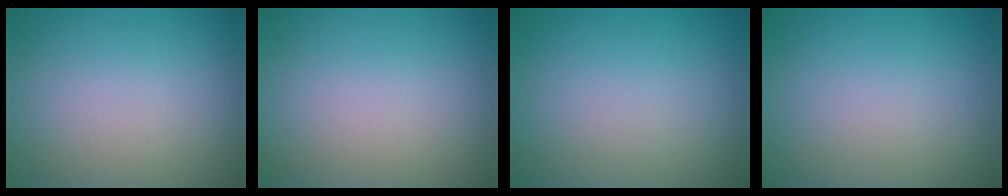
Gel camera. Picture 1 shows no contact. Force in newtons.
{"total": 0.0}
{"total": 0.0}
{"total": 0.0}